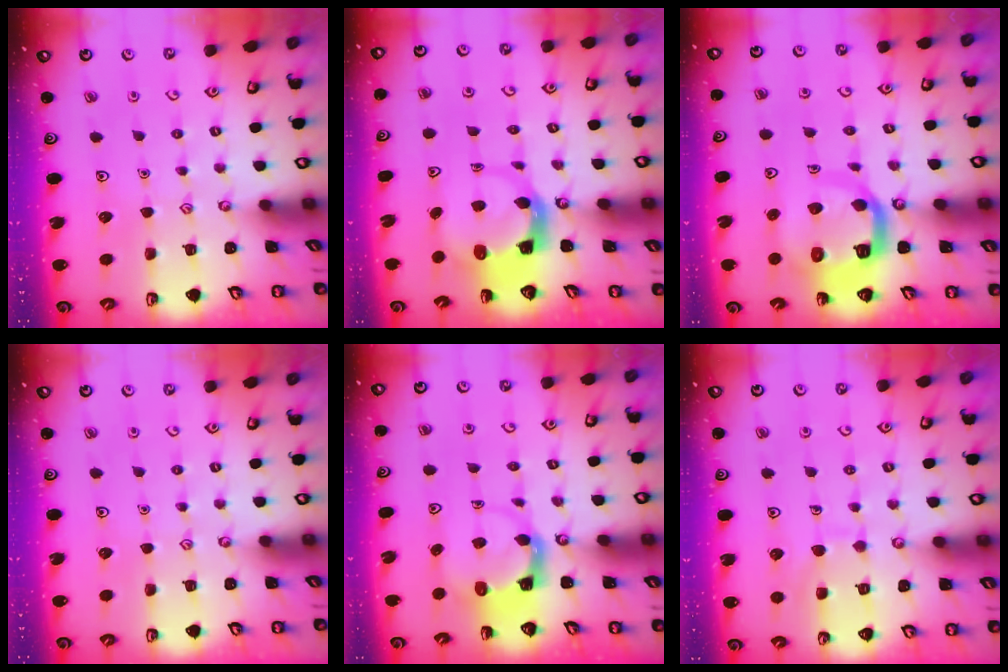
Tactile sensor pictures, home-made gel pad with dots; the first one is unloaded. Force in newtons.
{"total": 4.0, "press": 3.9, "slide": 0.6}
{"total": 10.6, "press": 10.6, "slide": 1.3}
{"total": 0.0}
{"total": 4.0, "press": 4.0, "slide": 0.4}
{"total": 7.4, "press": 7.4, "slide": 0.4}